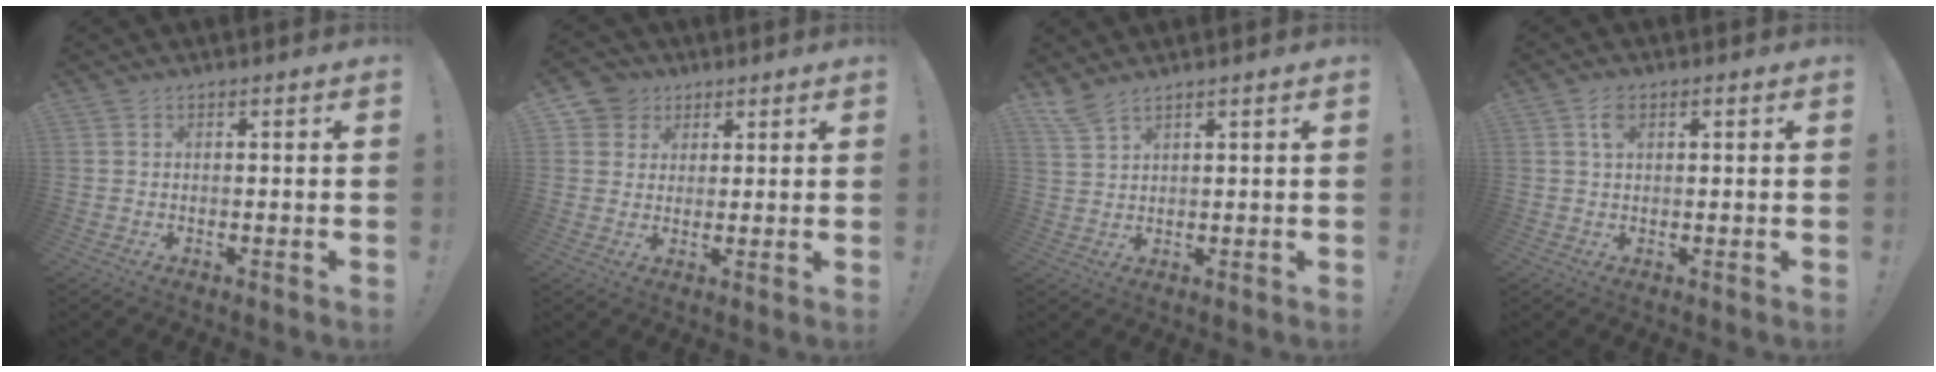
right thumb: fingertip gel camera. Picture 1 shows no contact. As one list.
[{"total": 5.8, "force": [2.6, 5.2, 0.7], "torque": [-0.011, -0.014, 0.051]}, {"total": 4.4, "force": [3.6, 0.9, 2.3], "torque": [-0.053, -0.016, 0.069]}, {"total": 3.2, "force": [1.1, 1.8, 2.3], "torque": [-0.036, 0.001, 0.017]}]